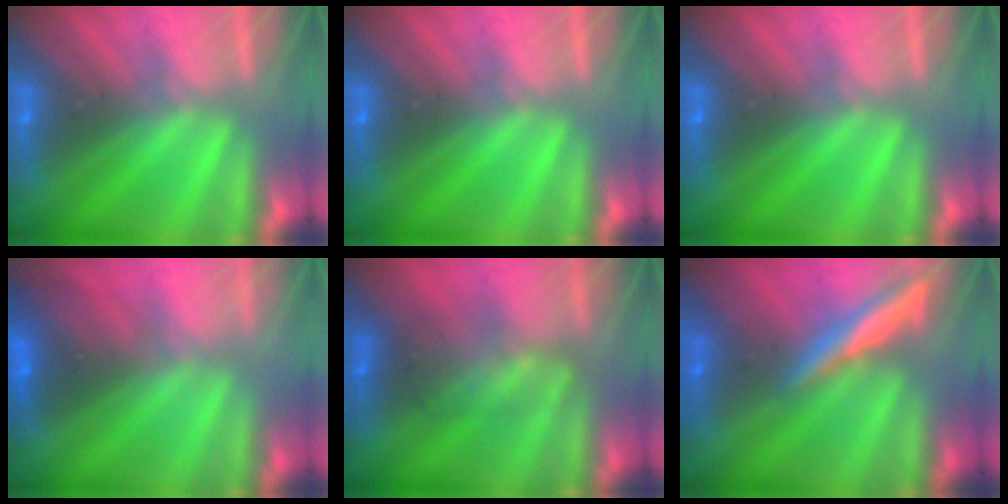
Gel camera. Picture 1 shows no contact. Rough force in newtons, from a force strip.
{"total": 0.0}
{"total": 0.0}
{"total": 2.8}
{"total": 2.3}
{"total": 2.4}